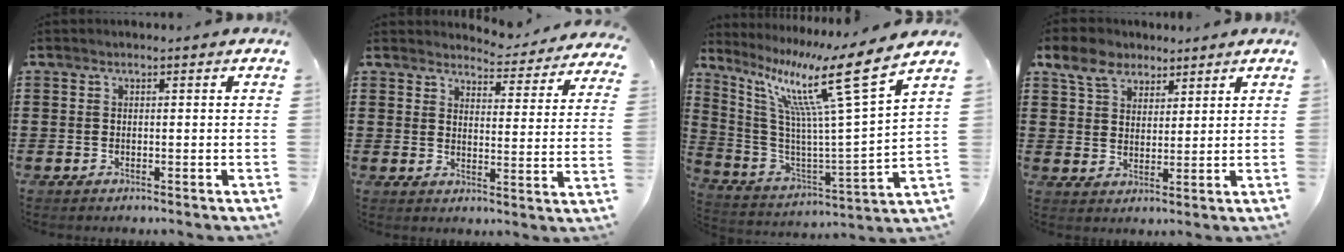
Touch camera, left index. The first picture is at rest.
{"total": 4.3, "force": [4.3, 0.4, 0.5], "torque": [-0.017, -0.036, 0.070]}
{"total": 15.1, "force": [9.0, 0.6, 12.0], "torque": [-0.245, -0.056, 0.128]}
{"total": 6.1, "force": [4.3, 3.8, 2.1], "torque": [-0.055, 0.004, 0.078]}